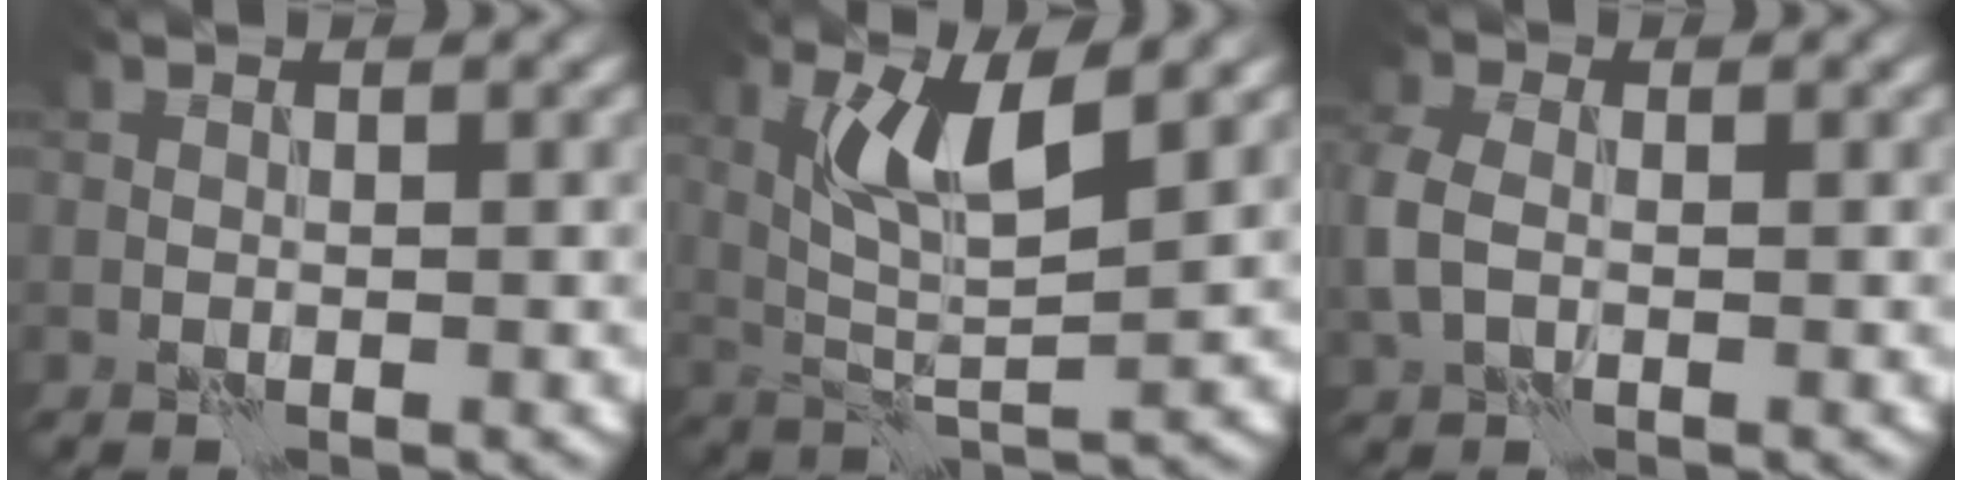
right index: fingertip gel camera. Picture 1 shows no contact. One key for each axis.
{"total": 5.9, "fx": 2.5, "fy": 1.5, "fz": 5.1, "tx": -0.099, "ty": -0.007, "tz": 0.049}
{"total": 3.4, "fx": -0.3, "fy": 2.5, "fz": 2.2, "tx": -0.068, "ty": 0.005, "tz": -0.014}